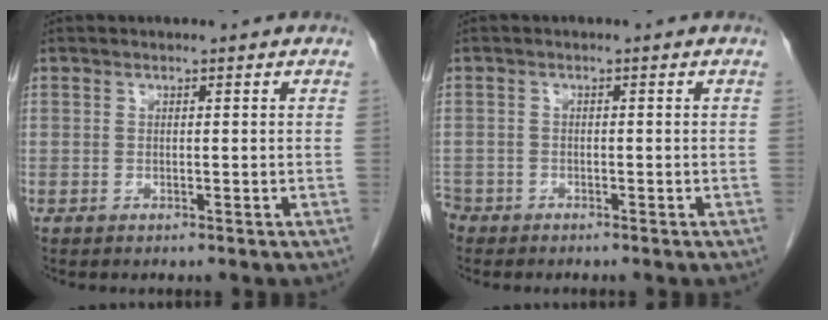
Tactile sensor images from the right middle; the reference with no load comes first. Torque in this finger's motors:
{"motor_torque": [0.54, -0.54, 0.06, 0.03]}